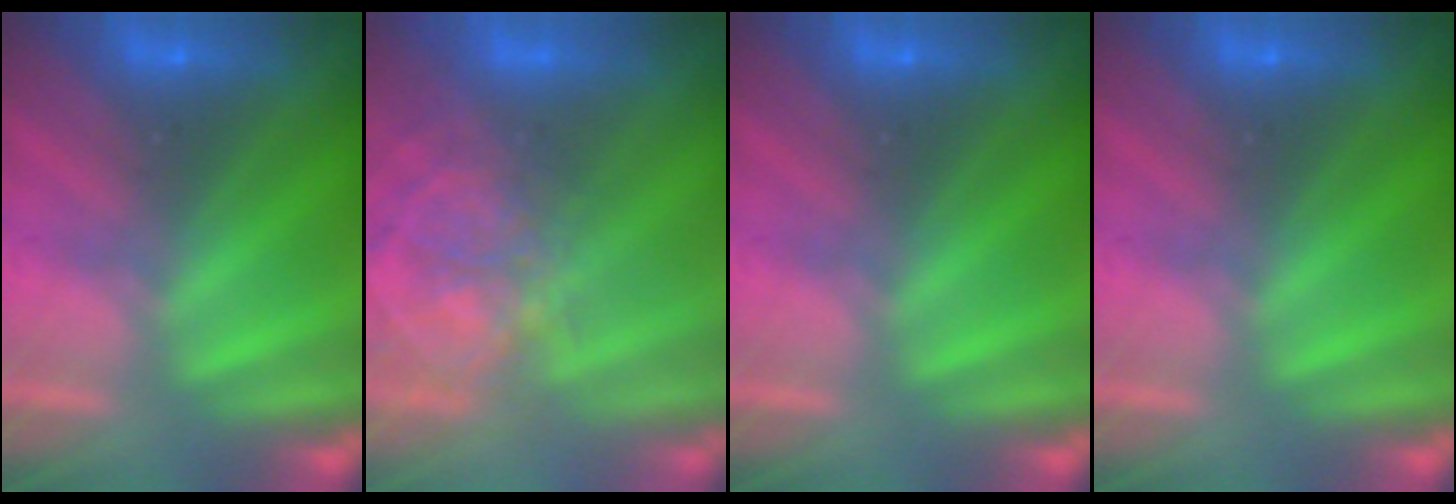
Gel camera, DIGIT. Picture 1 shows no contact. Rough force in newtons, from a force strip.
{"total": 3.7}
{"total": 0.0}
{"total": 0.0}